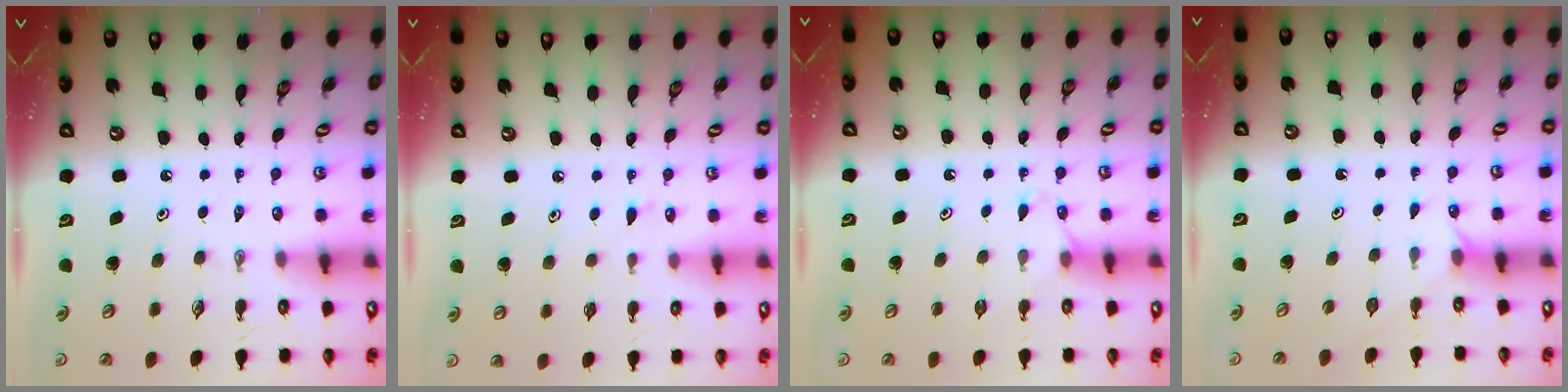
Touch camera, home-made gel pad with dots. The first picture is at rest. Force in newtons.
{"total": 5.4, "press": 5.4, "slide": 0.5}
{"total": 5.4, "press": 5.4, "slide": 0.6}
{"total": 2.6, "press": 2.6, "slide": 0.3}